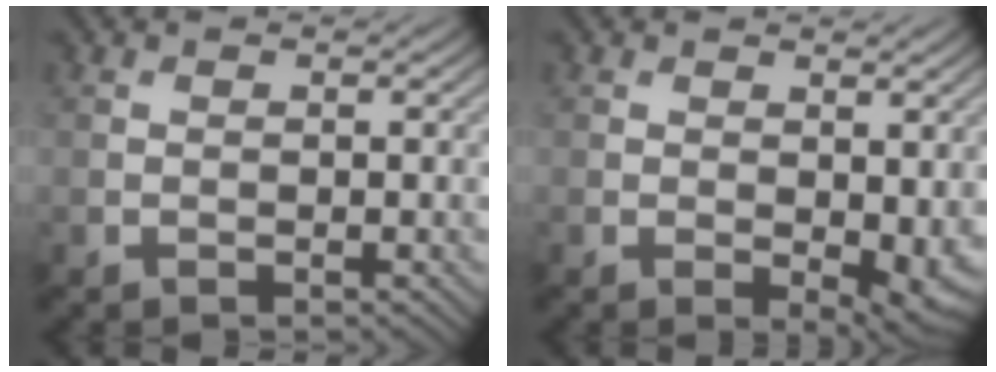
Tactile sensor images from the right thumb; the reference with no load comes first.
{"total": 4.3, "force": [-0.2, 2.2, 3.7], "torque": [-0.051, -0.013, 0.004]}